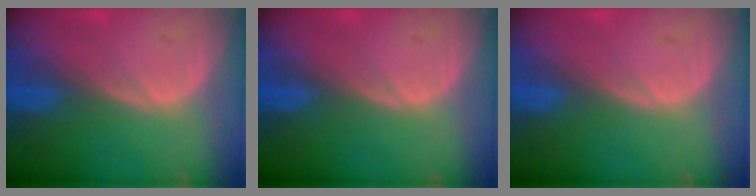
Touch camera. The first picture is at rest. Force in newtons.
{"total": 0.0}
{"total": 0.0}